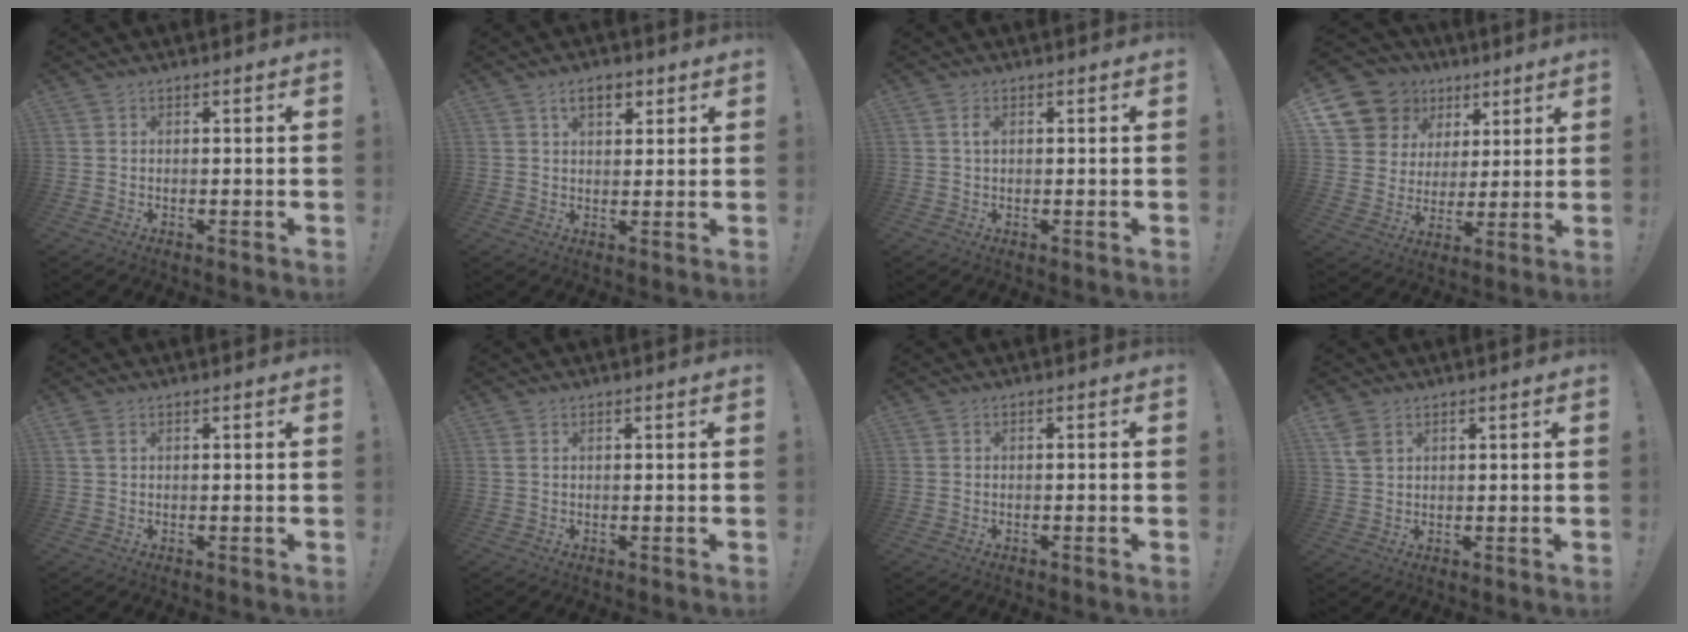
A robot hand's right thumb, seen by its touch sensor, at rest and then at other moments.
{"total": 5.6, "force": [2.8, 3.1, 3.7], "torque": [-0.053, -0.001, 0.049]}
{"total": 1.8, "force": [0.4, 1.0, 1.4], "torque": [-0.030, 0.005, 0.007]}
{"total": 14.1, "force": [7.6, 11.1, 4.1], "torque": [-0.070, -0.043, 0.163]}
{"total": 1.8, "force": [1.0, 0.9, 1.3], "torque": [-0.034, 0.005, 0.019]}
{"total": 0.8, "force": [0.4, -0.1, 0.7], "torque": [-0.014, 0.001, 0.007]}
{"total": 0.8, "force": [-0.7, -0.3, 0.4], "torque": [-0.005, -0.001, -0.012]}
{"total": 3.7, "force": [2.2, 2.3, 2.0], "torque": [-0.033, -0.007, 0.041]}